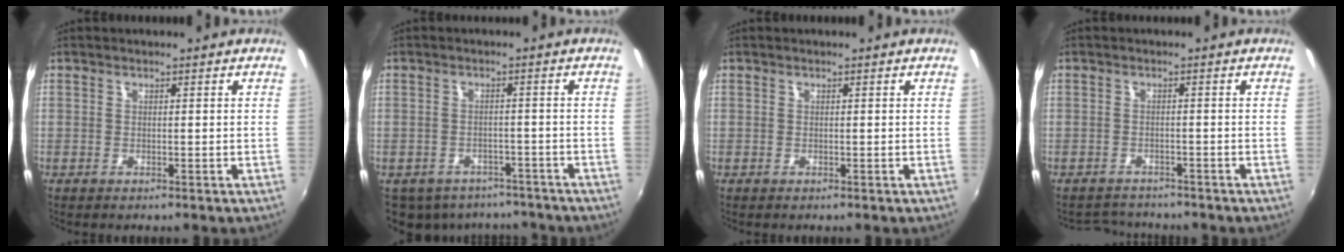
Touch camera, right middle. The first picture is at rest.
{"total": 12.2, "force": [-9.2, 6.9, 4.0], "torque": [-0.098, -0.002, -0.115]}
{"total": 0.0}
{"total": 4.2, "force": [-3.9, 1.4, 0.0], "torque": [-0.016, 0.003, -0.067]}